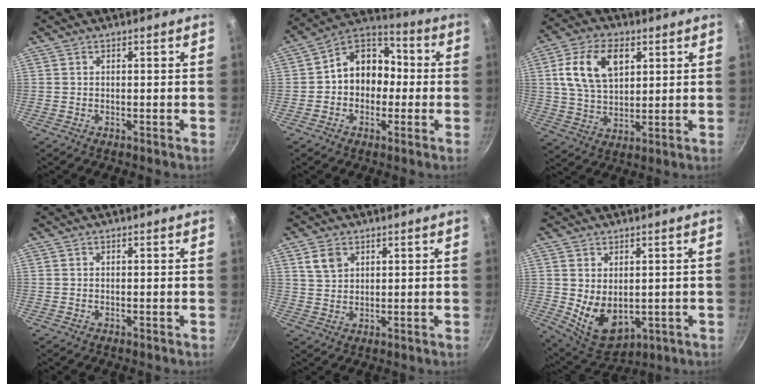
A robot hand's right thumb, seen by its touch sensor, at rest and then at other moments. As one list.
[{"total": 12.2, "force": [-0.6, 9.9, 7.2], "torque": [-0.054, 0.044, -0.033]}, {"total": 13.2, "force": [4.2, 8.2, 9.4], "torque": [-0.157, -0.004, 0.075]}, {"total": 0.0}, {"total": 4.4, "force": [2.1, 3.2, 2.2], "torque": [-0.027, -0.003, 0.044]}, {"total": 9.1, "force": [0.4, 6.2, 6.6], "torque": [-0.089, -0.023, 0.034]}]